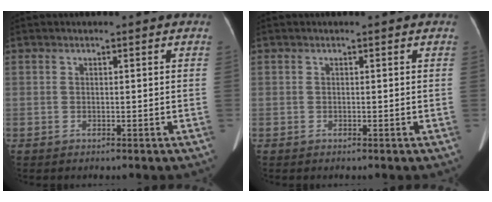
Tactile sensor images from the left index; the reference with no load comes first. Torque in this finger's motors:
{"motor_torque": [0.02, 0.02, 0.00, 0.00]}